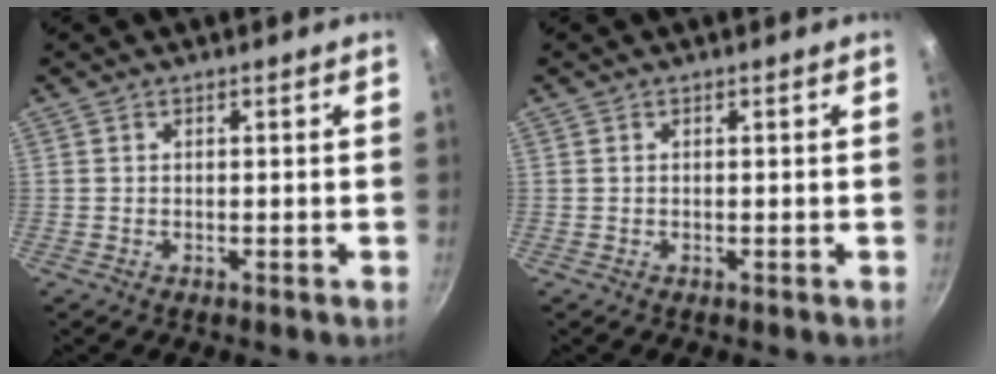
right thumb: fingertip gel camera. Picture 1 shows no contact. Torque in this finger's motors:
{"motor_torque": [-0.44, -0.22, 0.37, 0.16, -0.02]}